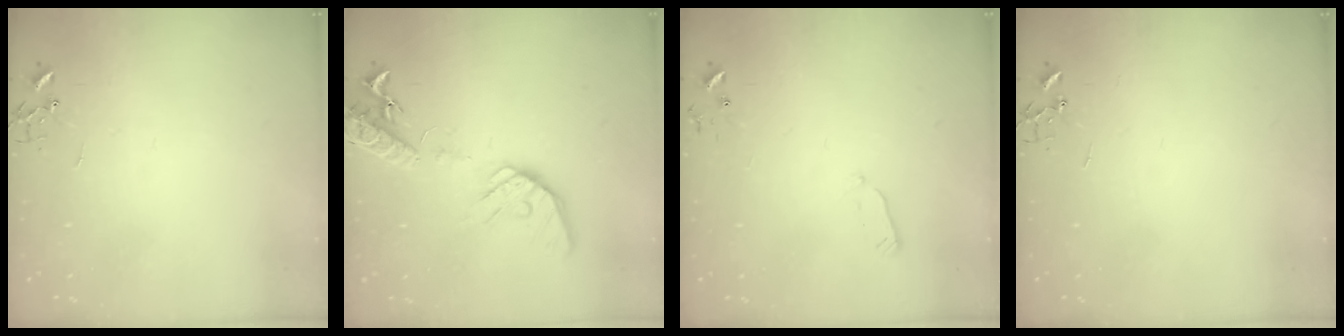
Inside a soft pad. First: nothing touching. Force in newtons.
{"total": 16.0, "press": 15.8, "slide": 2.5}
{"total": 2.7, "press": 2.6, "slide": 0.4}
{"total": 0.0}